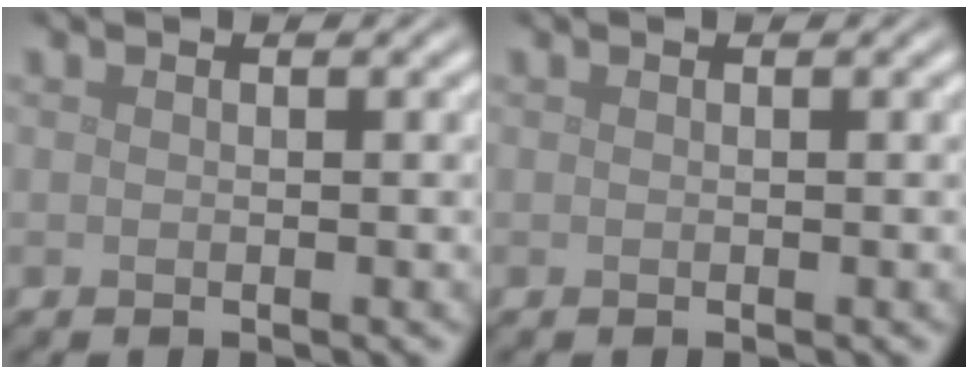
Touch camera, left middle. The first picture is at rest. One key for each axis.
{"total": 0.0}